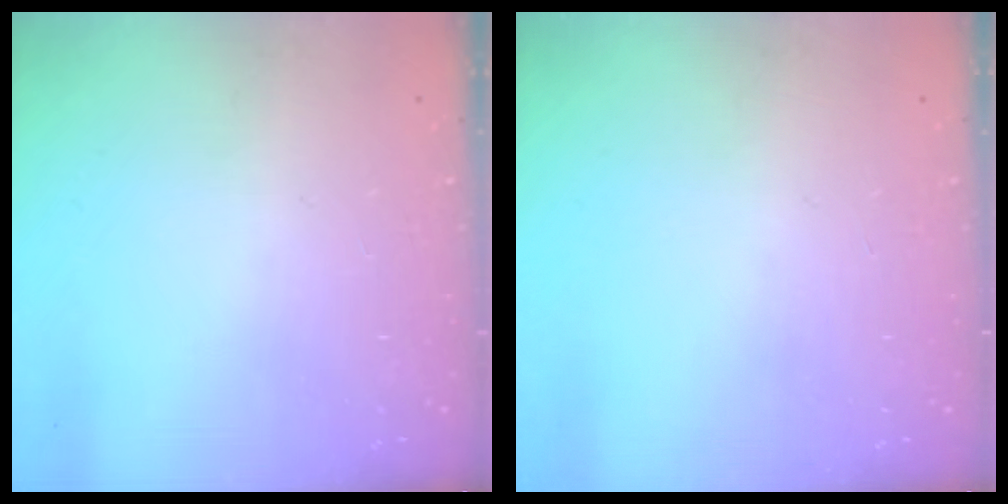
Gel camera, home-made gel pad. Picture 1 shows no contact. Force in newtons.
{"total": 1.0, "press": 0.0, "slide": 1.0}